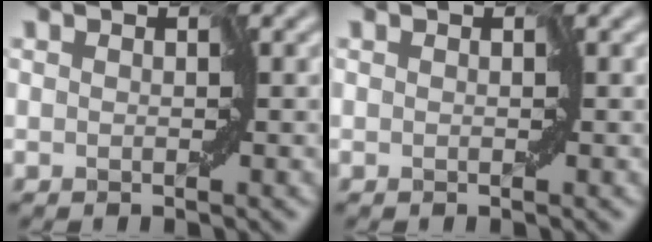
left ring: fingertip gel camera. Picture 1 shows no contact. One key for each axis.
{"total": 0.0}